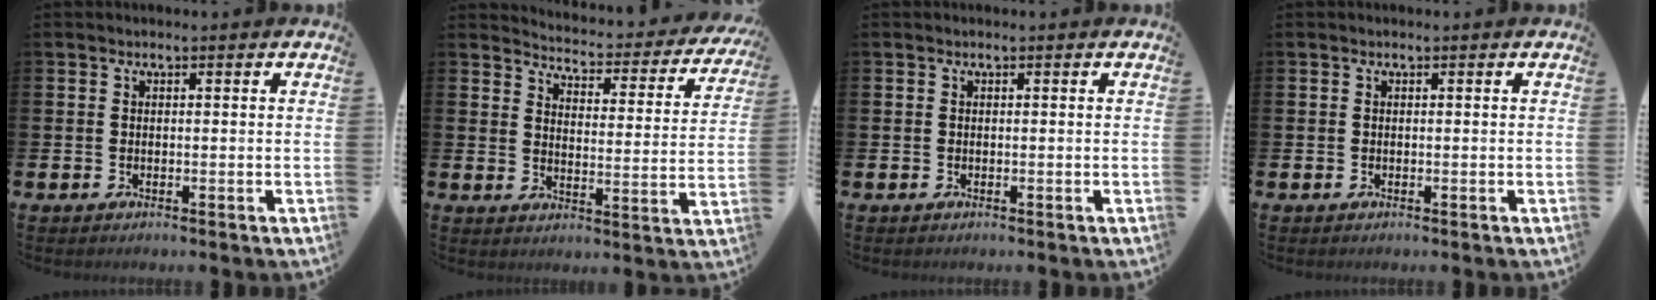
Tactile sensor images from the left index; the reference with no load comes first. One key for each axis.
{"total": 3.9, "fx": 3.7, "fy": 0.8, "fz": 0.7, "tx": -0.031, "ty": -0.040, "tz": 0.055}
{"total": 0.0}
{"total": 0.0}